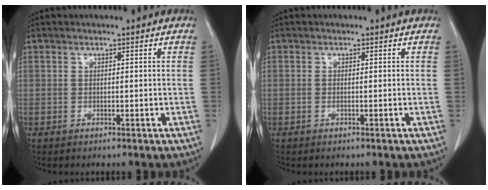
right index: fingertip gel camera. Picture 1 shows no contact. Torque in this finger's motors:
{"motor_torque": [-0.11, 0.15, -0.03, -0.01]}